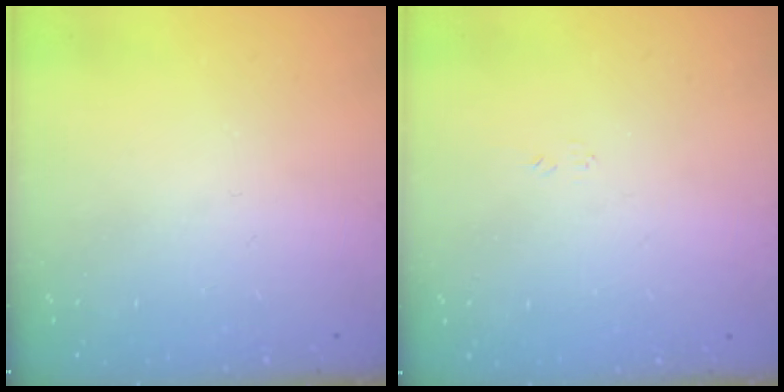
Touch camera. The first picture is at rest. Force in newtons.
{"total": 3.2, "press": 3.1, "slide": 0.3}